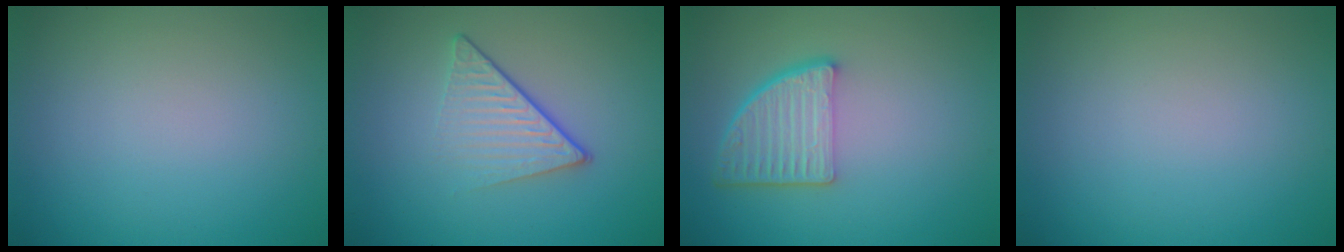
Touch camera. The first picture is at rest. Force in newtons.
{"total": 4.2, "press": 2.7, "slide": 3.2}
{"total": 5.1, "press": 3.7, "slide": 3.5}
{"total": 0.0}